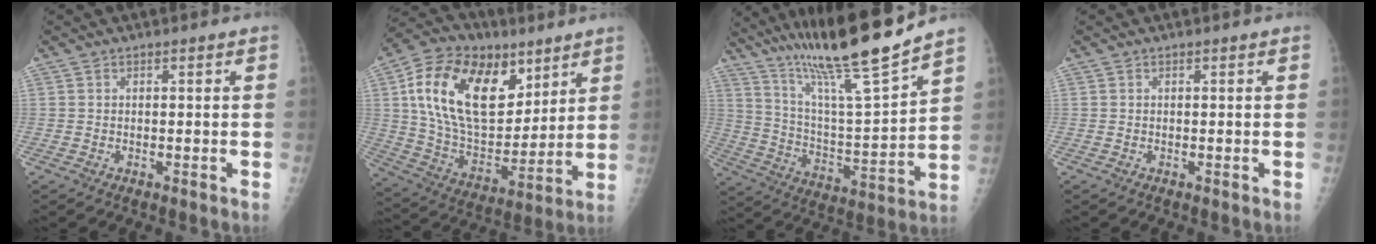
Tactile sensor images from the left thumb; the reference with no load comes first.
{"total": 25.8, "force": [10.6, 15.6, 17.6], "torque": [-0.288, -0.023, 0.187]}
{"total": 20.6, "force": [16.3, 0.6, 12.6], "torque": [-0.190, -0.078, 0.289]}
{"total": 0.0}